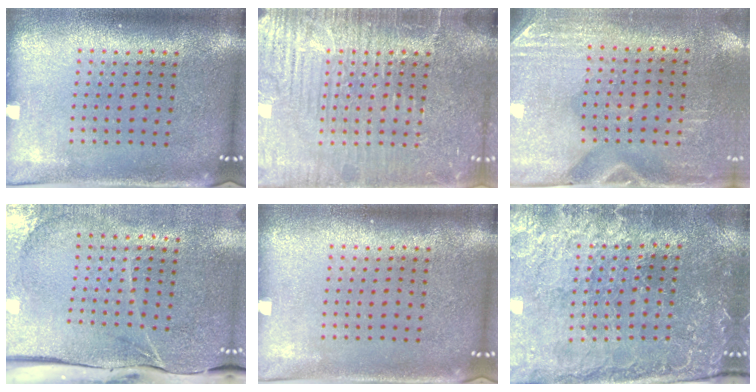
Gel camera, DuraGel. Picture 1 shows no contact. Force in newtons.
{"total": 6.4, "press": 6.3, "slide": 0.8}
{"total": 3.0, "press": 2.6, "slide": 1.5}
{"total": 4.4, "press": 3.6, "slide": 2.5}
{"total": 0.0}
{"total": 1.5, "press": 1.4, "slide": 0.5}